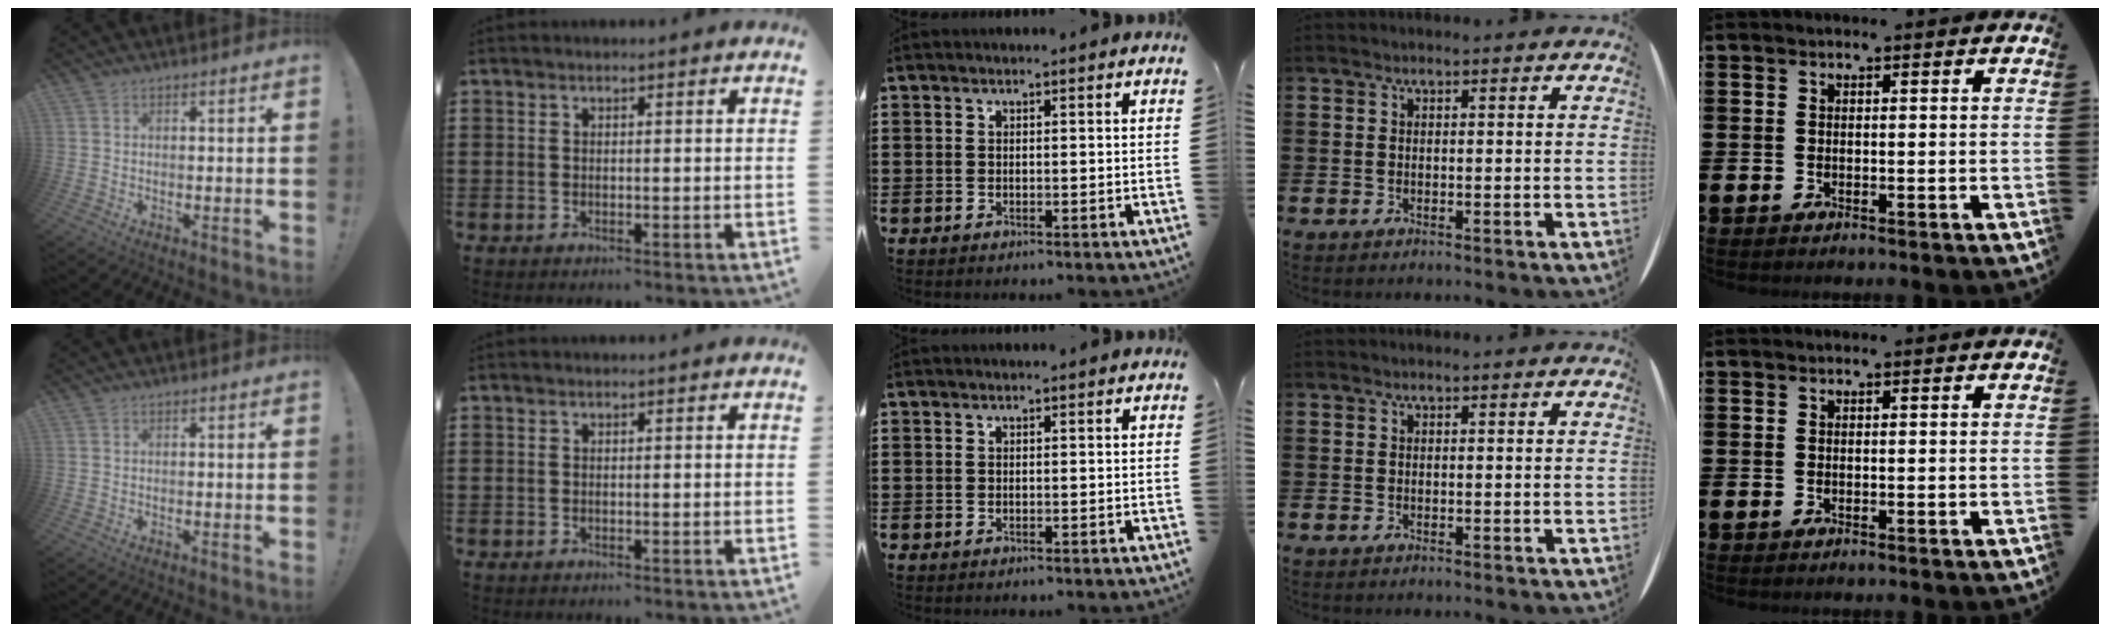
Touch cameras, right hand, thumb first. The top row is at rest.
{}